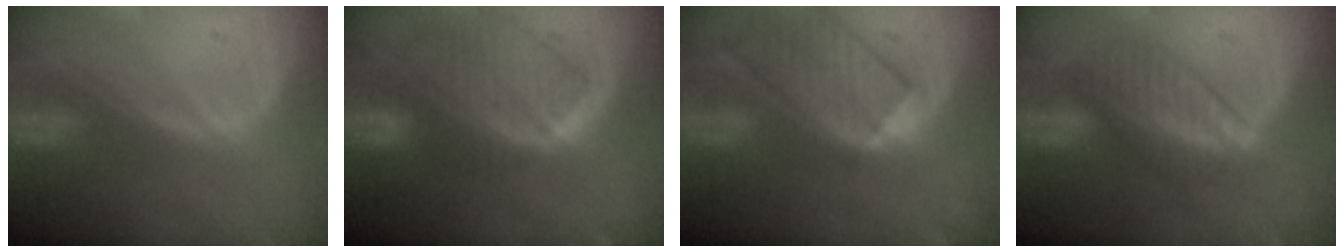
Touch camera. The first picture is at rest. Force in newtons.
{"total": 9.9, "press": 8.4, "slide": 5.2}
{"total": 9.5, "press": 8.3, "slide": 4.7}
{"total": 6.6, "press": 6.5, "slide": 1.3}